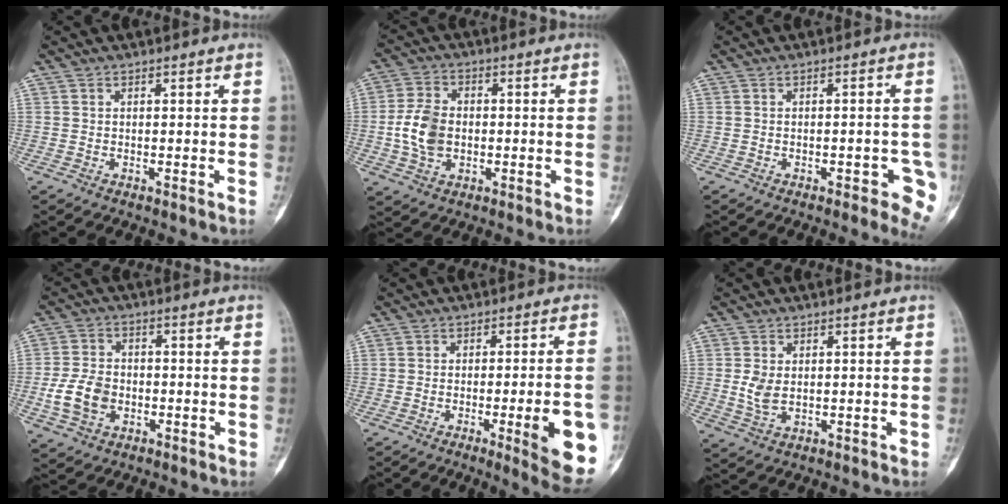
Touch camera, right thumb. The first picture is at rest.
{"total": 8.9, "force": [-1.0, 6.3, 6.2], "torque": [-0.107, 0.009, -0.021]}
{"total": 7.0, "force": [-2.8, 2.8, 5.8], "torque": [-0.047, 0.010, -0.032]}
{"total": 8.9, "force": [-2.3, 6.6, 5.6], "torque": [-0.094, 0.013, -0.043]}
{"total": 13.0, "force": [-4.1, 2.3, 12.1], "torque": [-0.134, 0.006, -0.050]}
{"total": 4.5, "force": [0.0, 3.0, 3.3], "torque": [-0.062, -0.004, 0.005]}